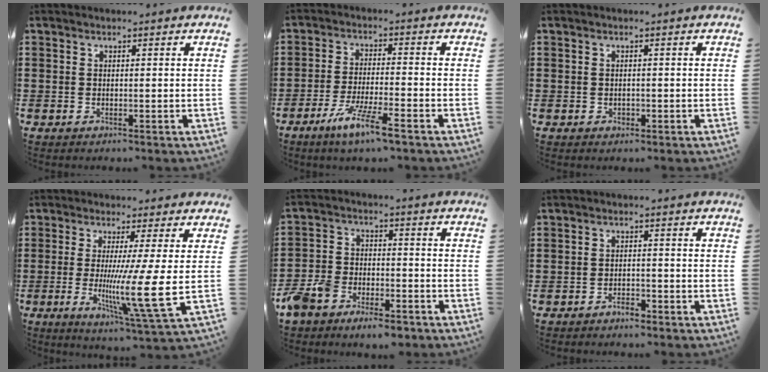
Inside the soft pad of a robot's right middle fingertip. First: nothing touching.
{"total": 6.8, "force": [-4.8, 0.3, 4.7], "torque": [-0.100, -0.012, -0.091]}
{"total": 0.6, "force": [-0.2, 0.5, 0.3], "torque": [-0.007, 0.002, -0.005]}
{"total": 10.1, "force": [-0.5, -0.6, 10.0], "torque": [-0.199, -0.034, -0.020]}
{"total": 6.7, "force": [-5.9, 2.4, 2.1], "torque": [-0.066, 0.009, -0.122]}
{"total": 2.1, "force": [-1.9, 0.6, 0.6], "torque": [-0.016, 0.000, -0.039]}